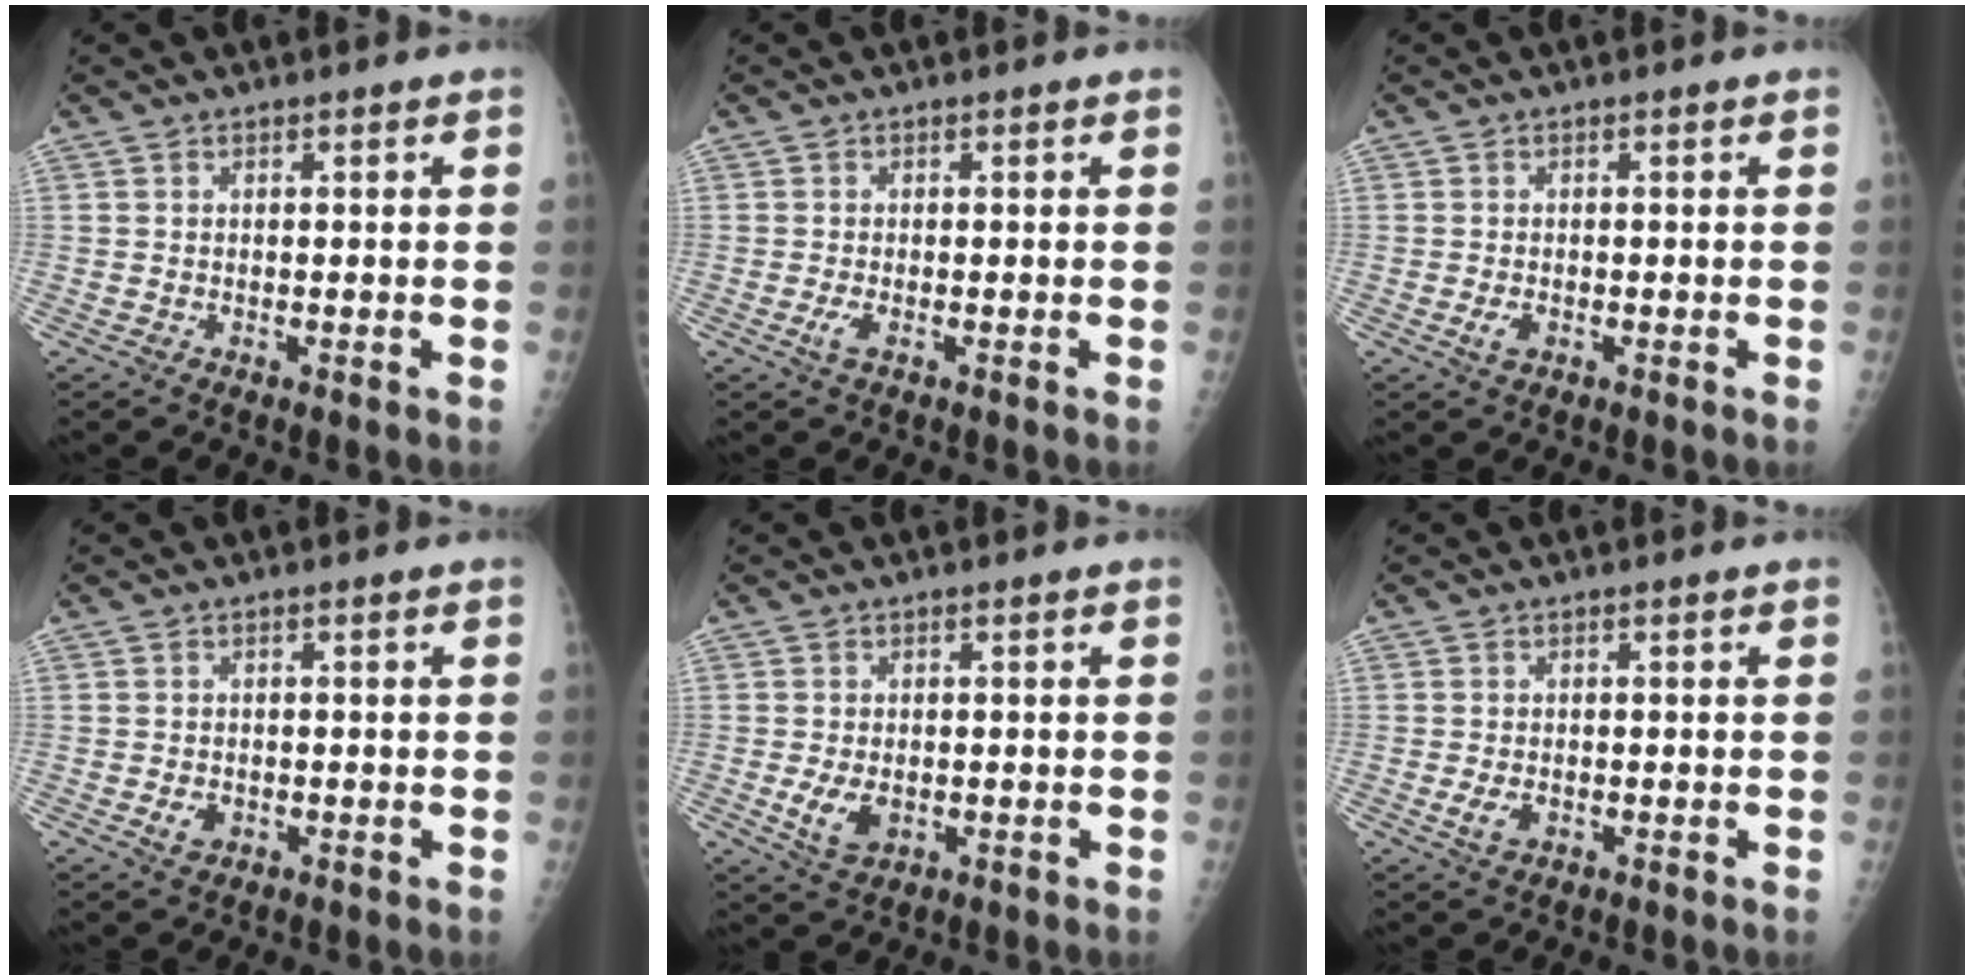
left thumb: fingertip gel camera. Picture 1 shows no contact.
{"total": 1.7, "force": [-0.2, 0.6, 1.6], "torque": [-0.036, -0.003, -0.002]}
{"total": 1.9, "force": [-0.3, 1.1, 1.5], "torque": [-0.029, -0.001, -0.002]}
{"total": 2.0, "force": [-0.4, 1.4, 1.3], "torque": [-0.019, 0.000, -0.002]}
{"total": 4.6, "force": [-0.7, 2.9, 3.5], "torque": [-0.065, -0.009, -0.002]}
{"total": 2.6, "force": [-0.3, 1.6, 2.0], "torque": [-0.039, -0.004, -0.001]}